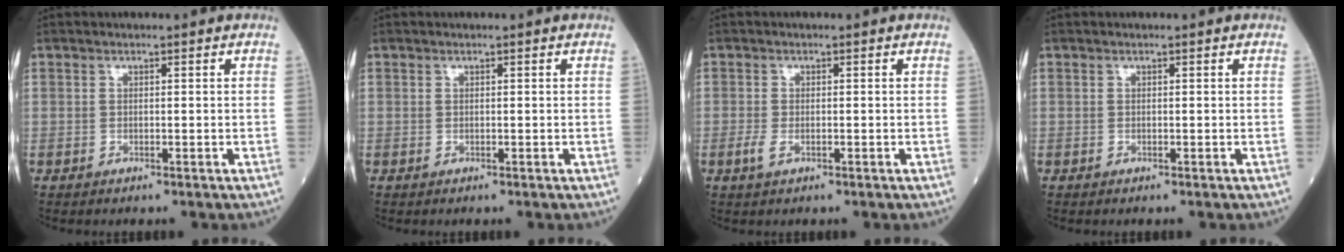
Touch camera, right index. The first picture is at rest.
{"total": 0.0}
{"total": 1.9, "force": [-0.7, 0.8, 1.5], "torque": [-0.039, -0.002, -0.014]}
{"total": 0.0}